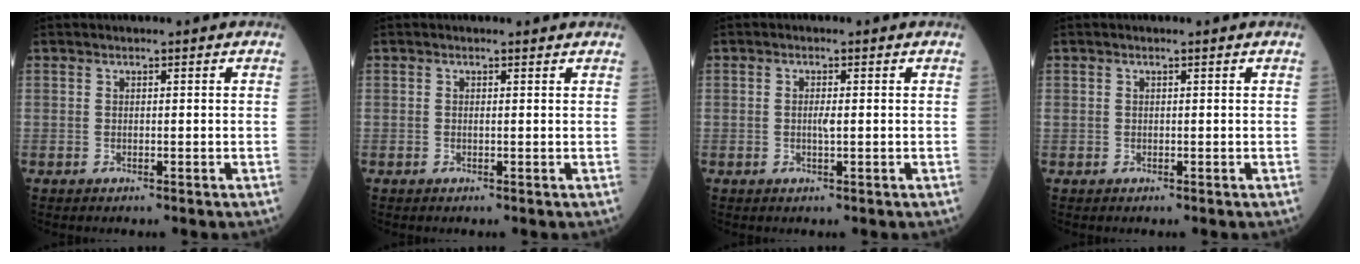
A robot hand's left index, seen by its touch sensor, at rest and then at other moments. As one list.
[{"total": 0.8, "force": [0.8, 0.1, 0.2], "torque": [-0.013, 0.001, 0.008]}, {"total": 1.3, "force": [0.0, 0.1, 1.3], "torque": [-0.028, 0.000, 0.004]}, {"total": 0.0}]